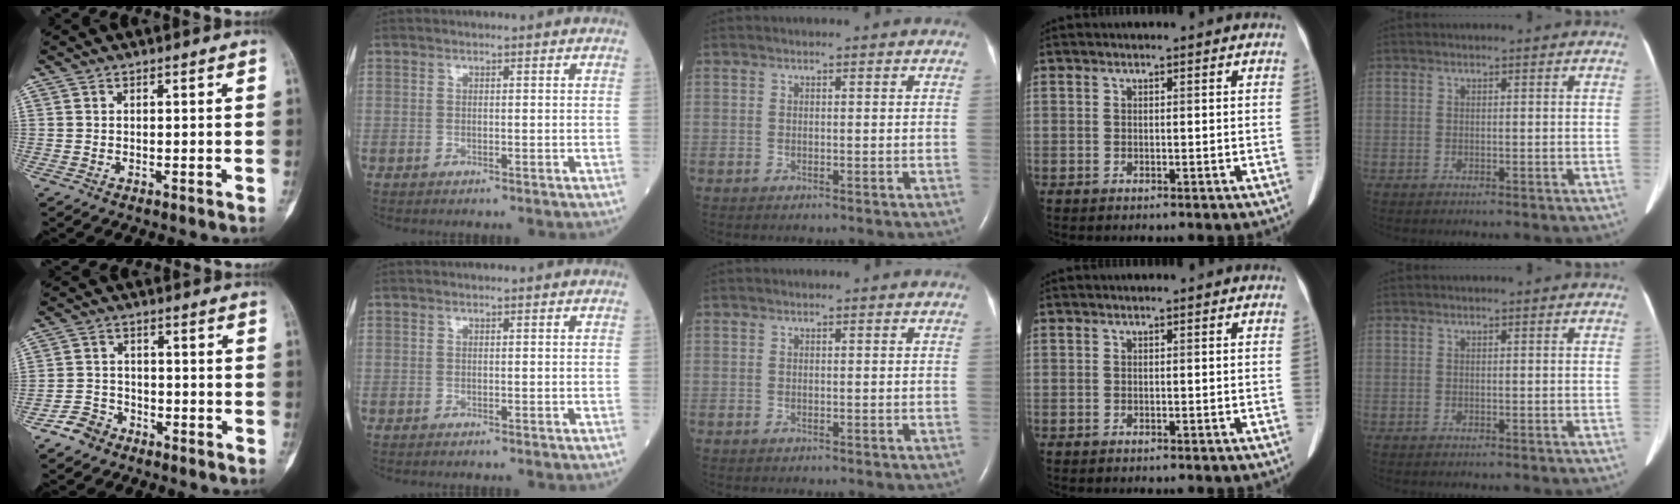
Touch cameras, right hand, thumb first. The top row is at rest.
{"thumb": {"total": 4.6, "force": [-3.4, 3.1, 0.7], "torque": [0.004, 0.026, -0.065]}}